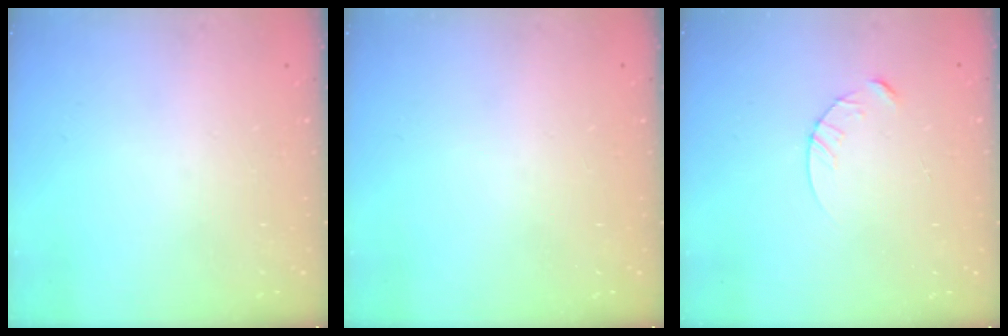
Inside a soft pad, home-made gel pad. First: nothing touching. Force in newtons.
{"total": 0.0}
{"total": 4.6, "press": 4.5, "slide": 0.5}